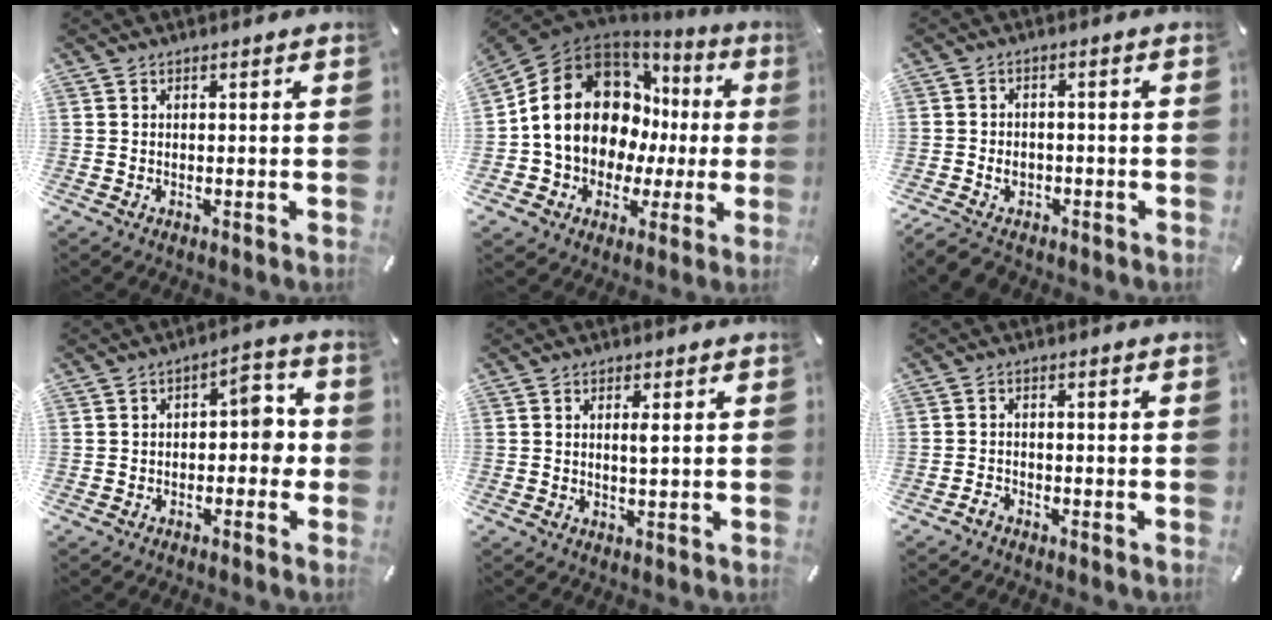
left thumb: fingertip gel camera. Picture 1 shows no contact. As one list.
[{"total": 21.1, "force": [3.0, 16.4, 13.0], "torque": [-0.245, -0.013, 0.063]}, {"total": 4.6, "force": [-2.2, 3.6, 1.8], "torque": [-0.036, 0.012, -0.041]}, {"total": 6.8, "force": [-0.6, 4.2, 5.3], "torque": [-0.059, 0.005, -0.021]}, {"total": 2.2, "force": [0.5, 0.5, 2.1], "torque": [-0.043, 0.002, 0.006]}, {"total": 1.8, "force": [-1.5, 0.9, 0.6], "torque": [-0.012, 0.006, -0.031]}]